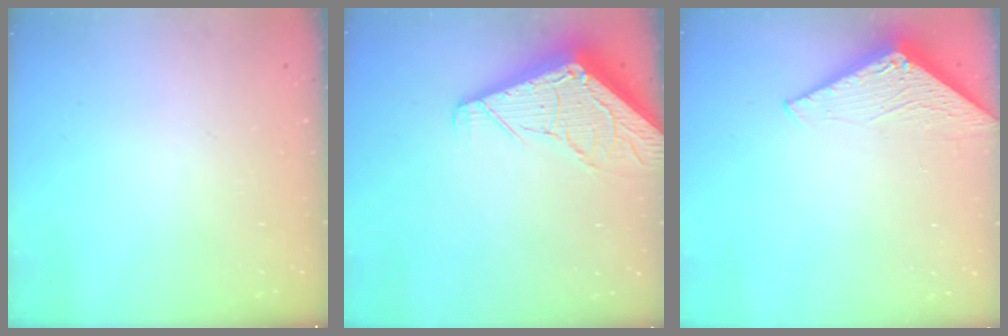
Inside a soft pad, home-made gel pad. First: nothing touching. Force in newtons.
{"total": 6.5, "press": 6.5, "slide": 0.7}
{"total": 3.1, "press": 3.1, "slide": 0.2}